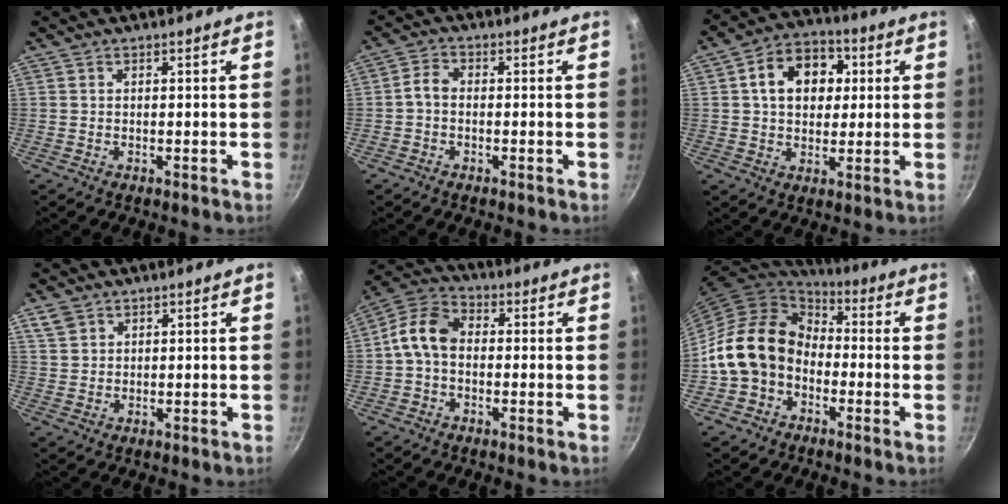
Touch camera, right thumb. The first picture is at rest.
{"total": 2.8, "force": [-0.7, 2.0, 1.9], "torque": [-0.042, 0.017, -0.023]}
{"total": 12.8, "force": [2.8, 9.6, 8.0], "torque": [-0.093, 0.015, 0.032]}
{"total": 3.6, "force": [2.1, 2.6, 1.4], "torque": [-0.017, 0.001, 0.044]}
{"total": 8.6, "force": [-0.2, 6.3, 5.8], "torque": [-0.096, 0.027, -0.025]}
{"total": 14.7, "force": [-2.7, 11.9, 8.3], "torque": [-0.111, 0.050, -0.063]}